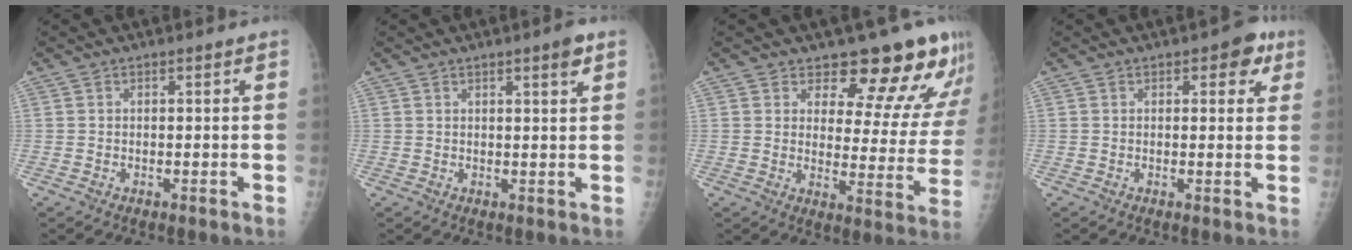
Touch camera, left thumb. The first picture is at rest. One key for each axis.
{"total": 3.1, "fx": 1.7, "fy": 0.3, "fz": 2.5, "tx": -0.034, "ty": -0.009, "tz": 0.023}
{"total": 14.9, "fx": 12.5, "fy": 5.5, "fz": 5.9, "tx": -0.016, "ty": -0.094, "tz": 0.142}
{"total": 4.6, "fx": 2.0, "fy": 2.4, "fz": 3.3, "tx": -0.013, "ty": -0.002, "tz": 0.015}